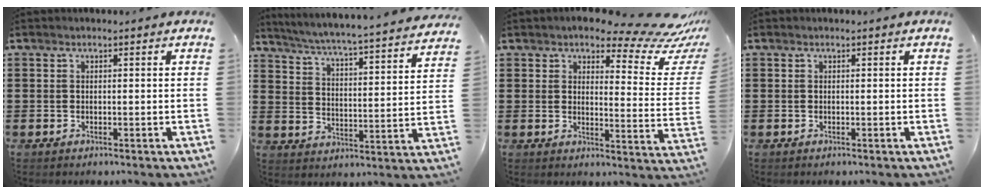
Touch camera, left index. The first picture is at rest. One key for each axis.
{"total": 4.6, "fx": 4.2, "fy": -1.0, "fz": 1.4, "tx": -0.049, "ty": -0.042, "tz": 0.062}
{"total": 8.8, "fx": 6.9, "fy": 1.8, "fz": 5.1, "tx": -0.084, "ty": -0.046, "tz": 0.117}
{"total": 0.0}